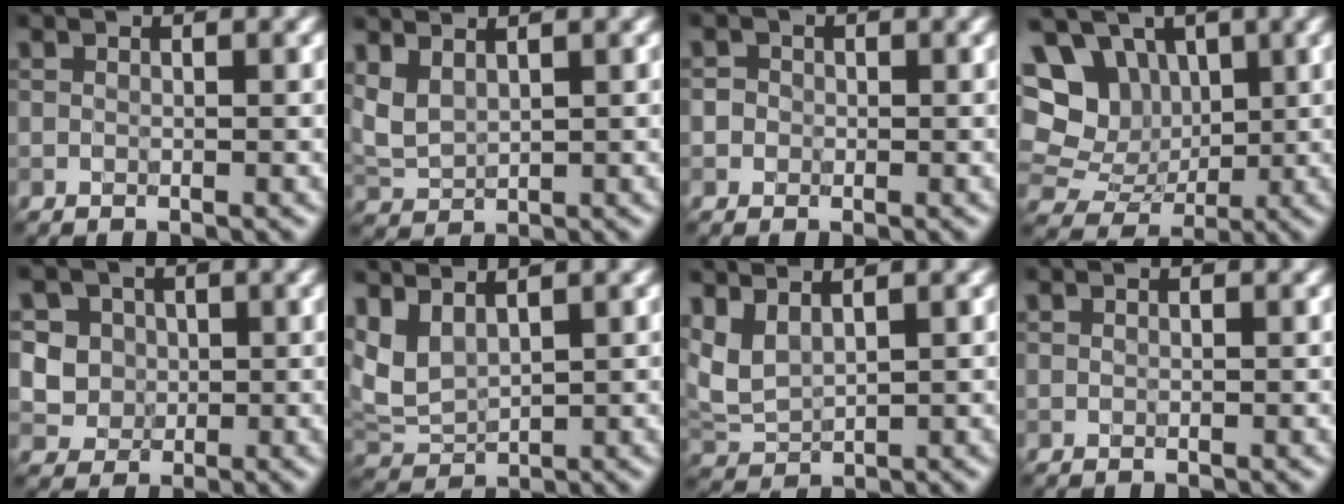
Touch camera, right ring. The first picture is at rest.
{"total": 2.5, "force": [1.6, 1.1, 1.6], "torque": [-0.045, 0.004, 0.039]}
{"total": 1.9, "force": [0.3, 1.7, 0.7], "torque": [0.005, 0.010, -0.009]}
{"total": 13.0, "force": [4.1, 10.7, 6.1], "torque": [-0.133, 0.024, 0.070]}
{"total": 4.8, "force": [1.5, 4.2, 1.8], "torque": [-0.026, 0.007, 0.022]}
{"total": 3.8, "force": [2.3, 1.8, 2.5], "torque": [-0.068, 0.005, 0.054]}
{"total": 3.4, "force": [2.2, 1.3, 2.3], "torque": [-0.064, 0.006, 0.052]}
{"total": 0.0}